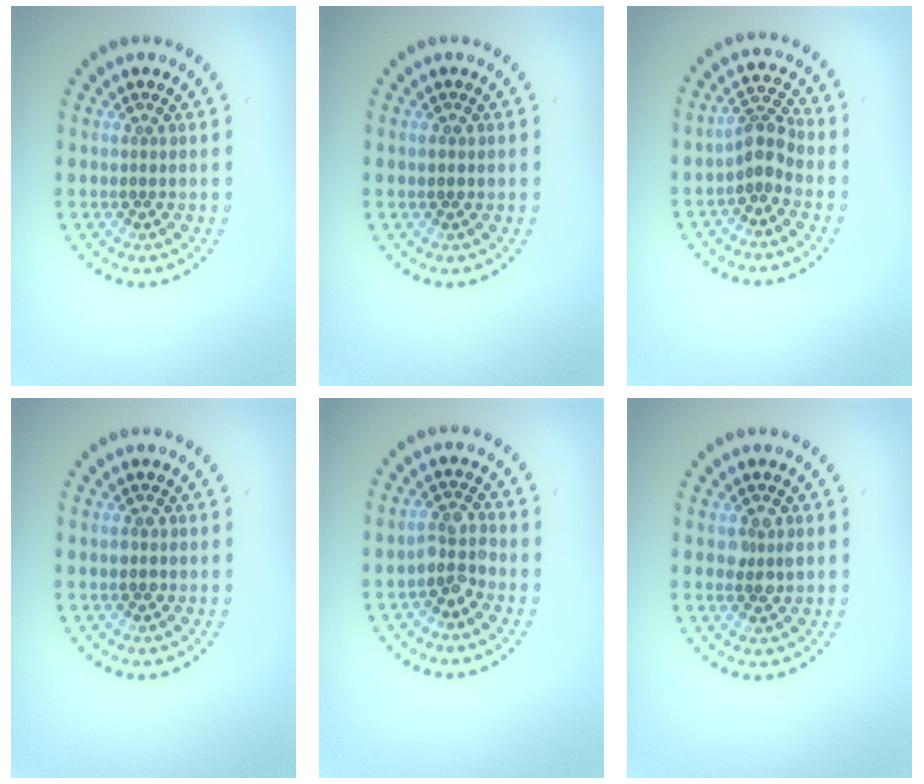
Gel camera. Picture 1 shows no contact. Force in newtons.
{"total": 1.0, "press": 1.0, "slide": 0.1}
{"total": 2.5, "press": 2.0, "slide": 1.6}
{"total": 1.2, "press": 1.2, "slide": 0.1}
{"total": 2.6, "press": 2.2, "slide": 1.3}
{"total": 2.0, "press": 1.9, "slide": 0.3}